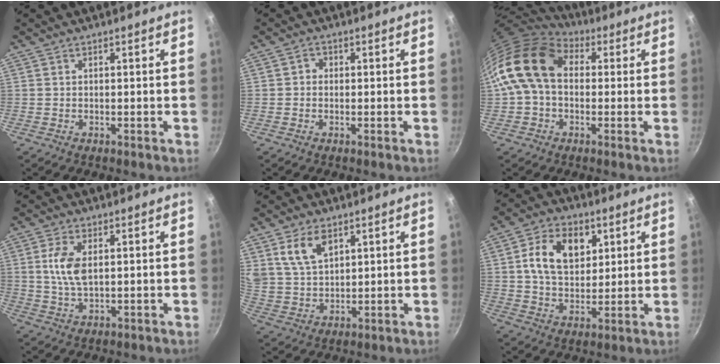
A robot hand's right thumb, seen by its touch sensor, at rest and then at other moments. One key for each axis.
{"total": 1.4, "fx": -0.1, "fy": 1.3, "fz": 0.5, "tx": -0.004, "ty": 0.004, "tz": -0.006}
{"total": 14.5, "fx": 2.2, "fy": 10.3, "fz": 9.9, "tx": -0.162, "ty": 0.018, "tz": 0.021}
{"total": 6.8, "fx": 1.2, "fy": 3.5, "fz": 5.7, "tx": -0.112, "ty": -0.001, "tz": 0.024}
{"total": 8.5, "fx": 4.3, "fy": 5.1, "fz": 5.2, "tx": -0.081, "ty": -0.020, "tz": 0.093}
{"total": 12.4, "fx": 3.8, "fy": 8.5, "fz": 8.1, "tx": -0.113, "ty": -0.006, "tz": 0.059}